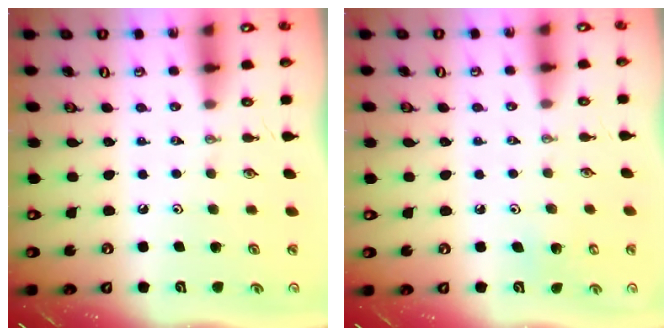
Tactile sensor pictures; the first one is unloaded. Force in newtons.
{"total": 4.3, "press": 4.3, "slide": 0.3}